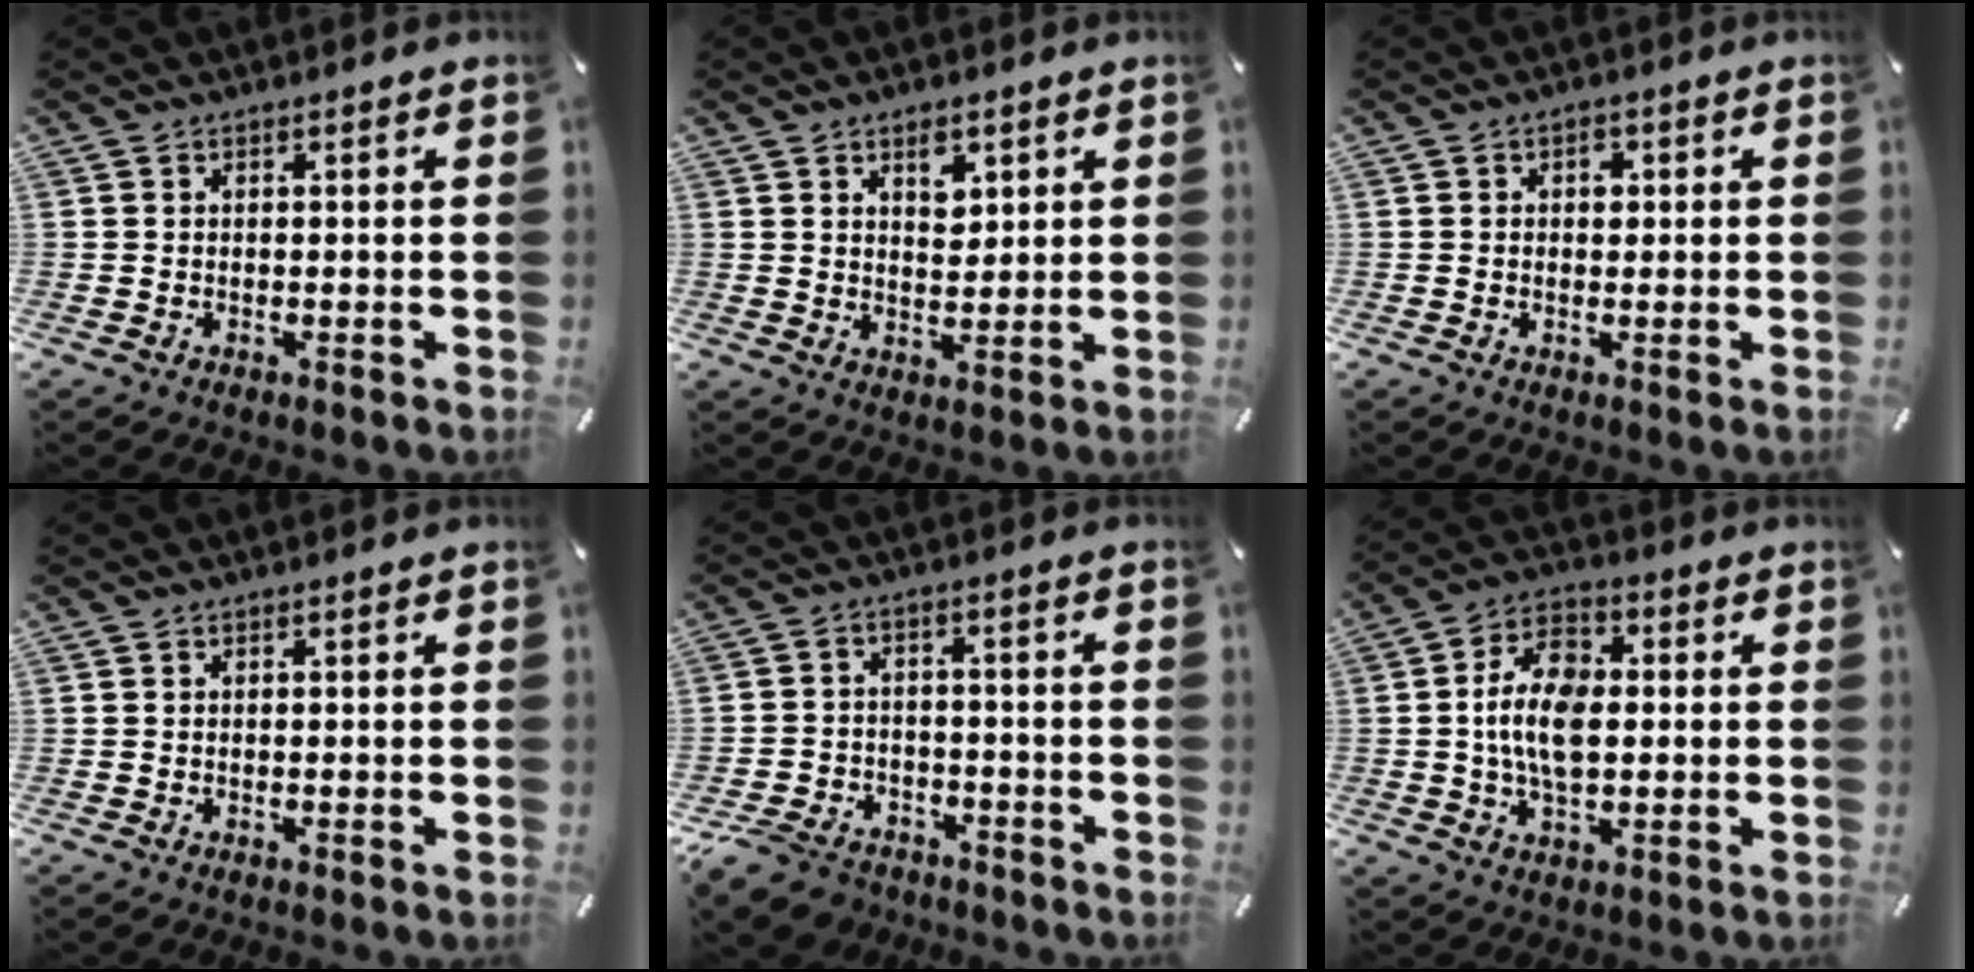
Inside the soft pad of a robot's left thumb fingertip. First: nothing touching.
{"total": 4.9, "force": [2.6, 3.0, 2.9], "torque": [-0.024, -0.013, 0.038]}
{"total": 2.1, "force": [0.3, 1.6, 1.3], "torque": [-0.004, -0.001, -0.003]}
{"total": 0.0}
{"total": 7.6, "force": [-5.8, 4.3, 2.4], "torque": [-0.054, 0.028, -0.112]}
{"total": 12.0, "force": [0.0, 7.5, 9.4], "torque": [-0.183, 0.007, -0.004]}